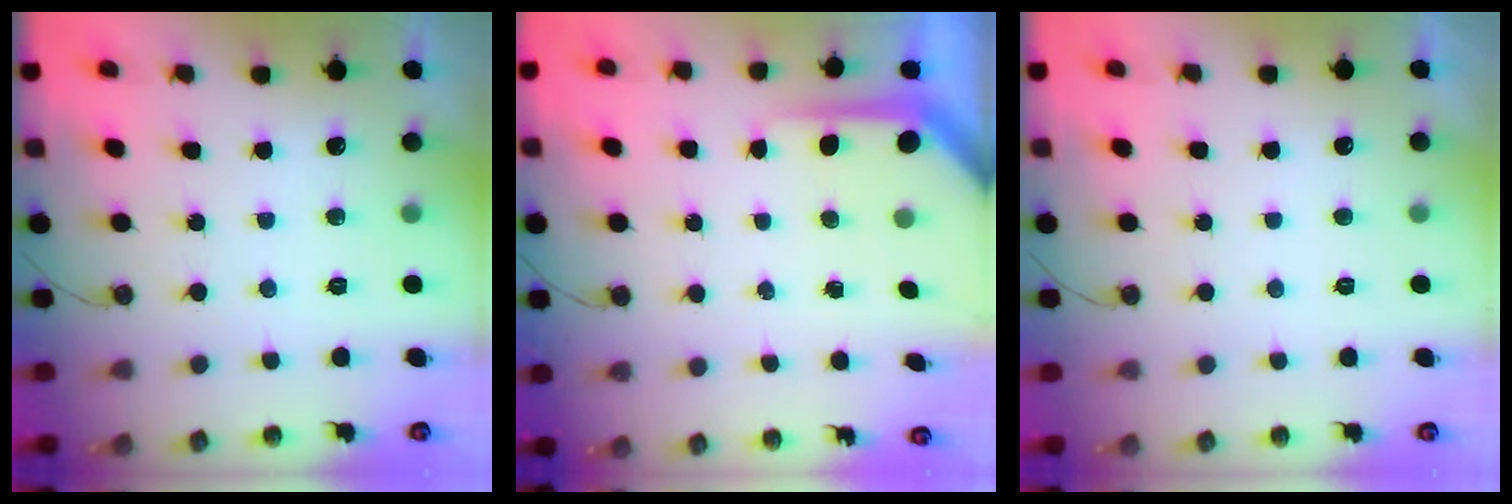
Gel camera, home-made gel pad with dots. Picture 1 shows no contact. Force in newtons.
{"total": 6.0, "press": 5.9, "slide": 0.4}
{"total": 0.0}